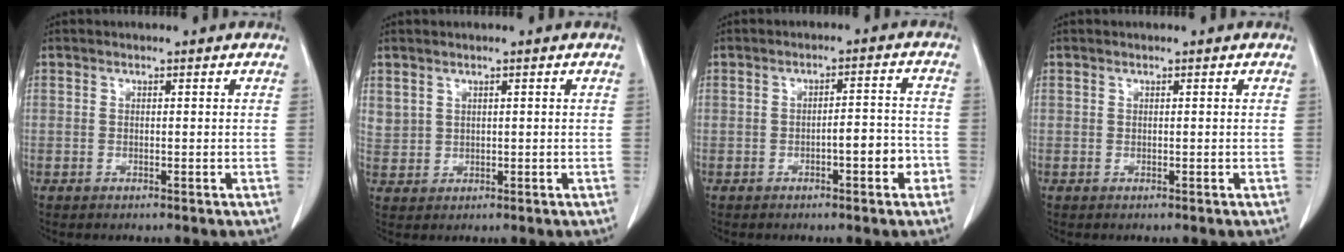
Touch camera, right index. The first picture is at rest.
{"total": 2.7, "force": [1.4, 2.2, 0.6], "torque": [-0.007, 0.007, 0.038]}
{"total": 4.7, "force": [-2.0, 1.2, 4.0], "torque": [-0.055, 0.017, -0.027]}
{"total": 0.0}